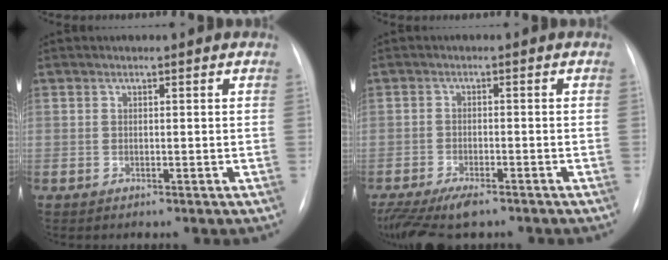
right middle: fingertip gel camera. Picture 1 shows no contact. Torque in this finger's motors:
{"motor_torque": [0.90, -0.78, 0.32, 0.09]}